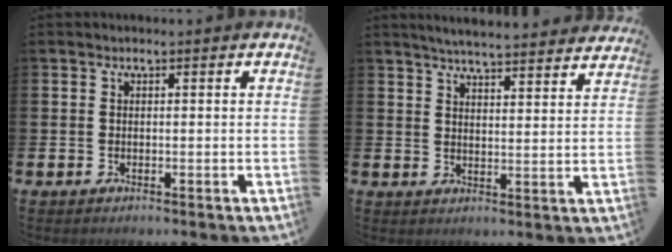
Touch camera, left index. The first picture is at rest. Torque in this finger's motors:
{"motor_torque": [0.93, -1.21, 0.22, 0.13]}